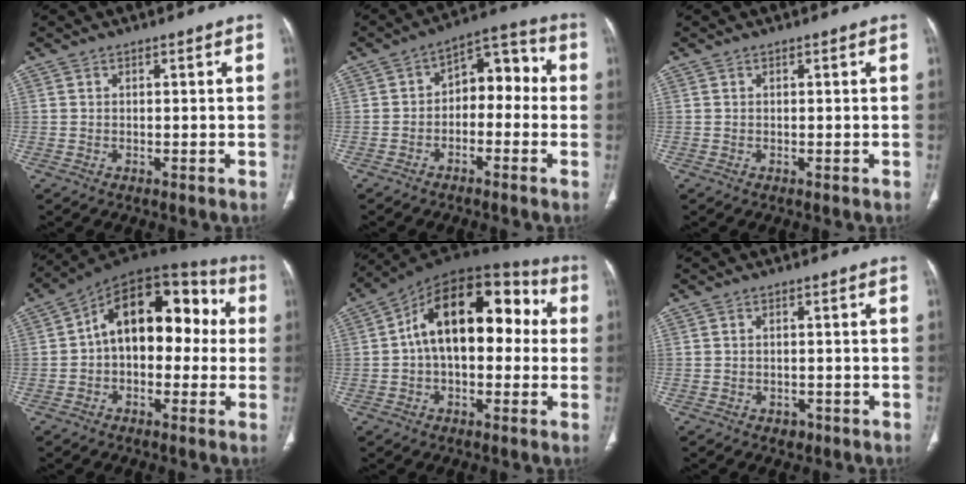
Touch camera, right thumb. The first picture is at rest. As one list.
[{"total": 9.4, "force": [-1.0, 6.1, 7.0], "torque": [-0.058, 0.049, -0.031]}, {"total": 0.0}, {"total": 17.7, "force": [1.3, 11.0, 13.9], "torque": [-0.161, 0.056, 0.006]}, {"total": 19.4, "force": [2.1, 11.2, 15.7], "torque": [-0.216, 0.054, 0.019]}, {"total": 1.7, "force": [-0.9, 1.3, 0.6], "torque": [-0.005, 0.005, -0.008]}]